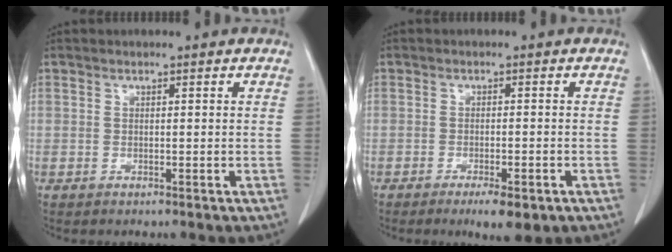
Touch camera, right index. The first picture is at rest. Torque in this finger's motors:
{"motor_torque": [0.27, -0.25, 0.14, 0.05]}